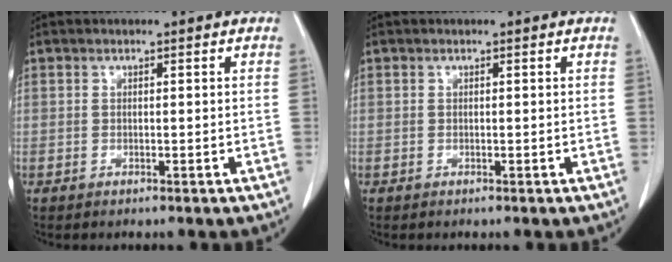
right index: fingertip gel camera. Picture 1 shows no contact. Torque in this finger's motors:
{"motor_torque": [0.00, 0.00, 0.00, 0.00]}